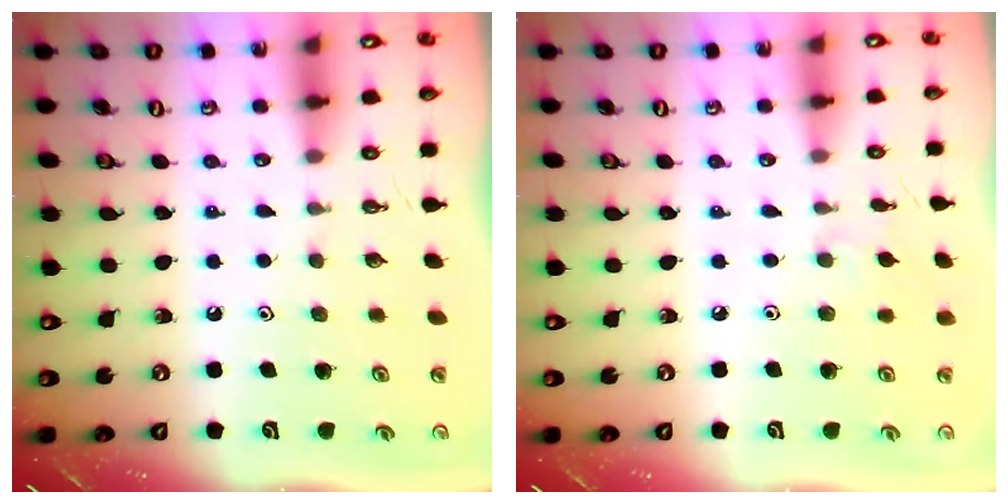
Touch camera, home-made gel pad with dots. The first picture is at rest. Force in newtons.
{"total": 2.9, "press": 2.9, "slide": 0.6}